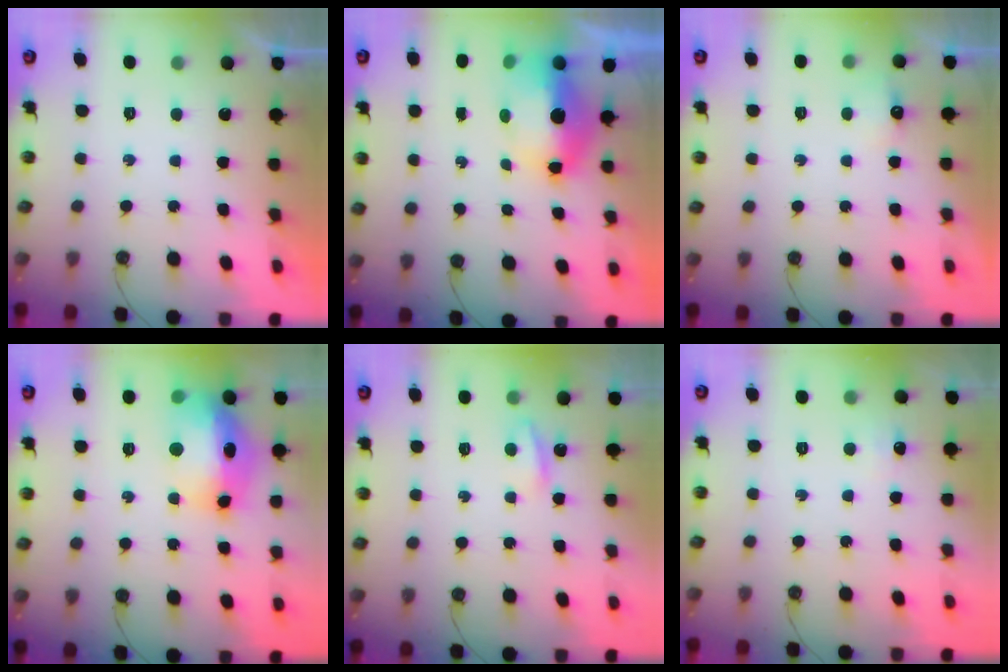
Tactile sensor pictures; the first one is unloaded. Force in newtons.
{"total": 12.8, "press": 9.6, "slide": 8.5}
{"total": 3.9, "press": 3.8, "slide": 0.6}
{"total": 16.4, "press": 16.3, "slide": 1.7}
{"total": 3.8, "press": 3.8, "slide": 0.6}
{"total": 5.0, "press": 5.0, "slide": 0.6}